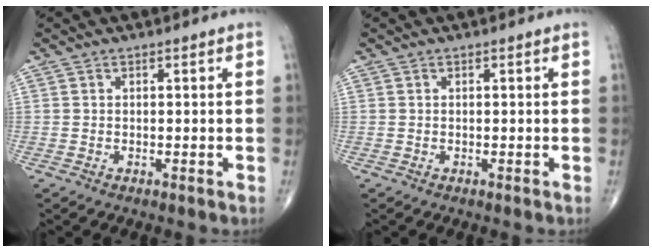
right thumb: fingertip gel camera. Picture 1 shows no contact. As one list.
[{"total": 0.0}]